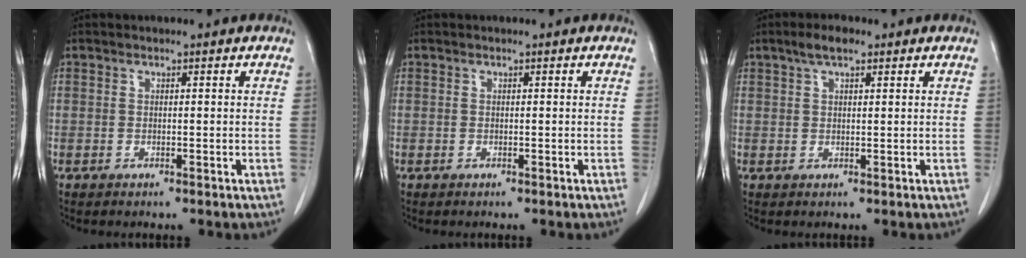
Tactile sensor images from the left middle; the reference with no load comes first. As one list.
[{"total": 0.0}, {"total": 3.2, "force": [2.1, 1.0, 2.2], "torque": [-0.046, 0.010, 0.038]}]